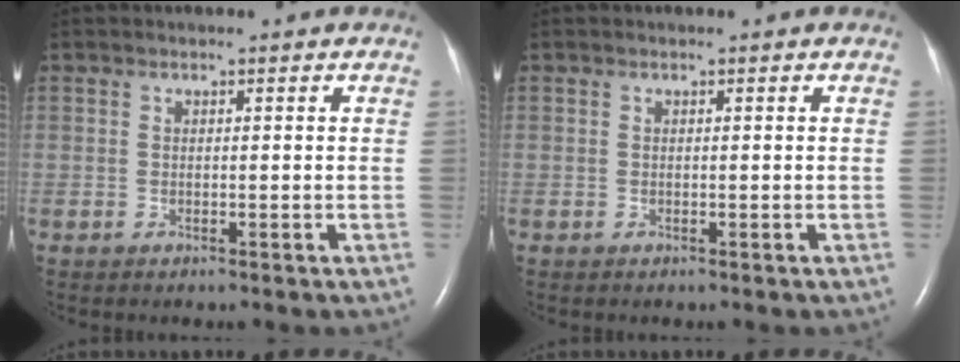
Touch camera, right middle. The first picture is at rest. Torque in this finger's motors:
{"motor_torque": [0.00, 0.00, 0.00, 0.00]}